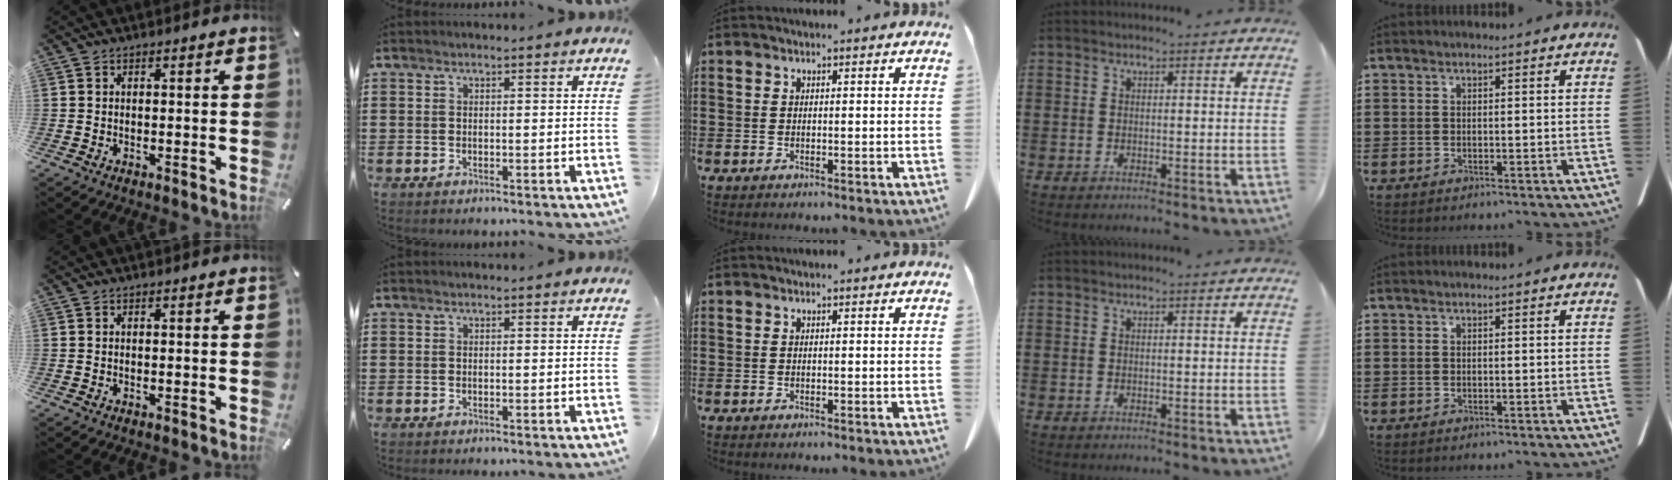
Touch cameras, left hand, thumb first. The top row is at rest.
{}